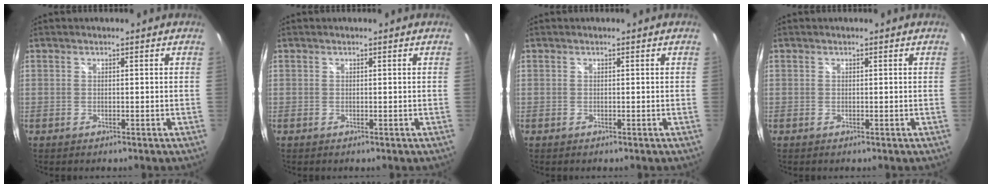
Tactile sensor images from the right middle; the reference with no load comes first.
{"total": 0.0}
{"total": 0.0}
{"total": 0.0}